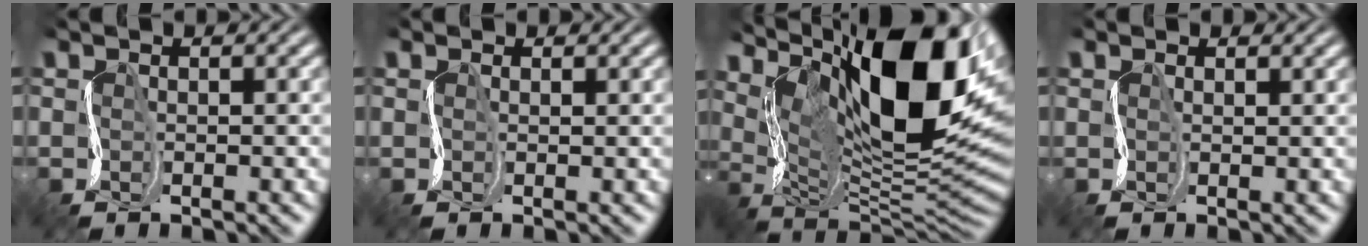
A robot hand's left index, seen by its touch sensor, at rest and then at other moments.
{"total": 1.0, "force": [0.6, 0.5, -0.7], "torque": [0.019, 0.006, 0.008]}
{"total": 18.3, "force": [7.9, 7.3, 14.8], "torque": [-0.222, 0.028, 0.139]}
{"total": 1.1, "force": [0.8, 0.4, -0.6], "torque": [0.018, 0.006, 0.011]}